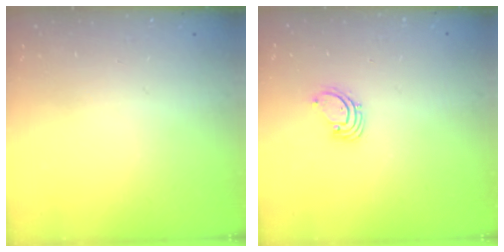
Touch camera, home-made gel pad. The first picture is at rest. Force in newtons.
{"total": 1.4, "press": 1.4, "slide": 0.1}